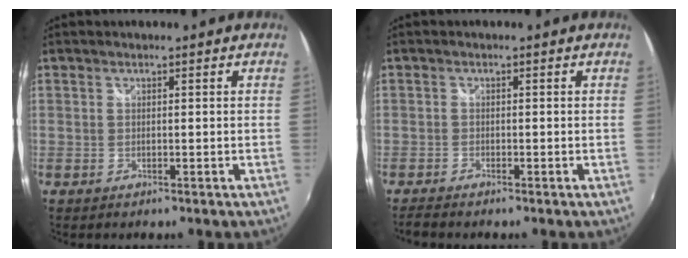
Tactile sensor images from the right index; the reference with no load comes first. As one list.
[{"total": 2.4, "force": [-2.2, 0.6, 0.9], "torque": [-0.028, -0.010, -0.043]}]